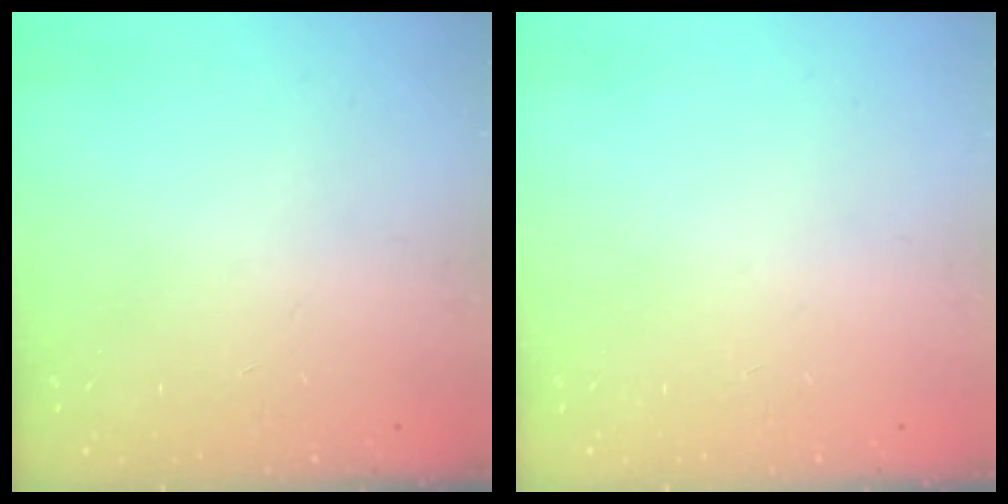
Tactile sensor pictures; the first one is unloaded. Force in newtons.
{"total": 0.0}